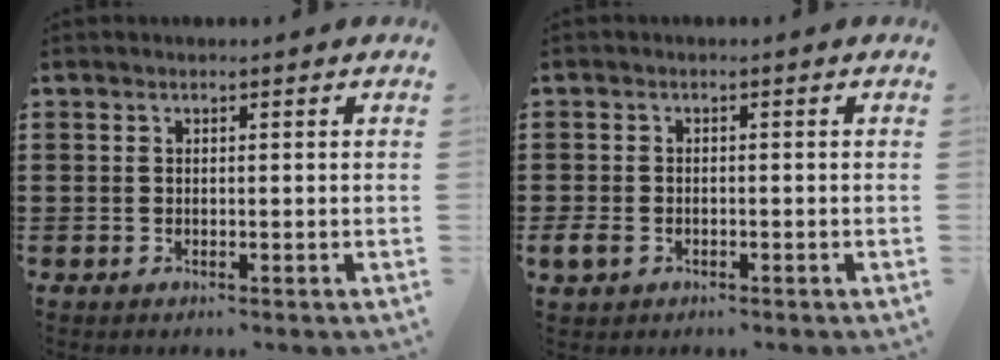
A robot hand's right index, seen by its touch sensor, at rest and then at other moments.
{"total": 1.9, "force": [-0.9, 1.3, 0.9], "torque": [-0.034, -0.005, -0.023]}